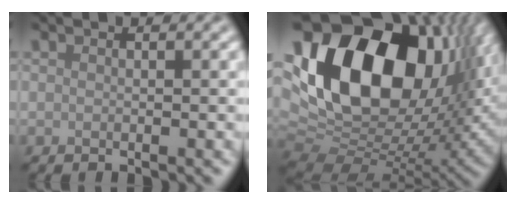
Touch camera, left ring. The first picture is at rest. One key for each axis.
{"total": 19.0, "fx": 4.9, "fy": 11.2, "fz": 14.5, "tx": -0.278, "ty": 0.015, "tz": 0.080}